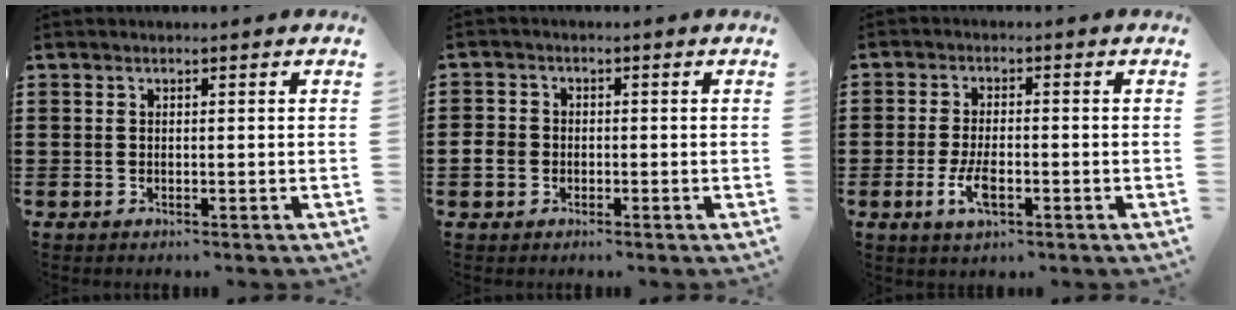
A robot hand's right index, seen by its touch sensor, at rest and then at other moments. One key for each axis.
{"total": 2.9, "fx": -1.0, "fy": 2.4, "fz": 1.3, "tx": -0.044, "ty": -0.004, "tz": -0.025}
{"total": 4.7, "fx": -1.6, "fy": 1.9, "fz": 3.9, "tx": -0.087, "ty": -0.004, "tz": -0.033}